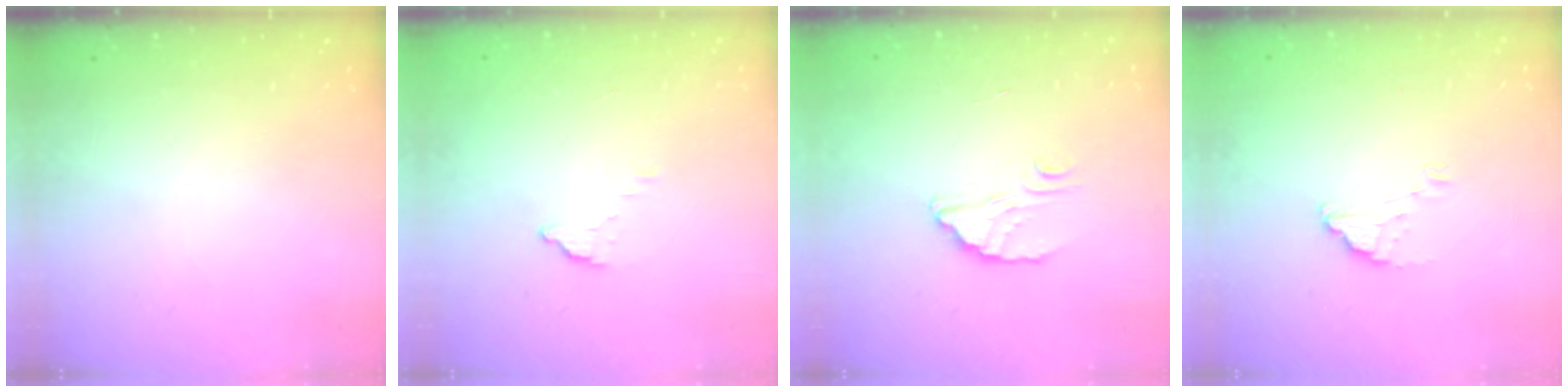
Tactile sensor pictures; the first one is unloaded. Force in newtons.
{"total": 2.3, "press": 2.3, "slide": 0.1}
{"total": 2.3, "press": 2.3, "slide": 0.0}
{"total": 1.6, "press": 1.6, "slide": 0.1}